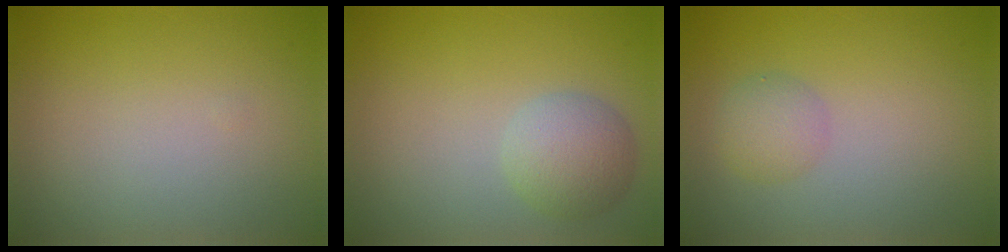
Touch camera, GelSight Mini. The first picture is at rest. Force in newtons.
{"total": 3.1, "press": 3.1, "slide": 0.2}
{"total": 2.0, "press": 2.0, "slide": 0.0}